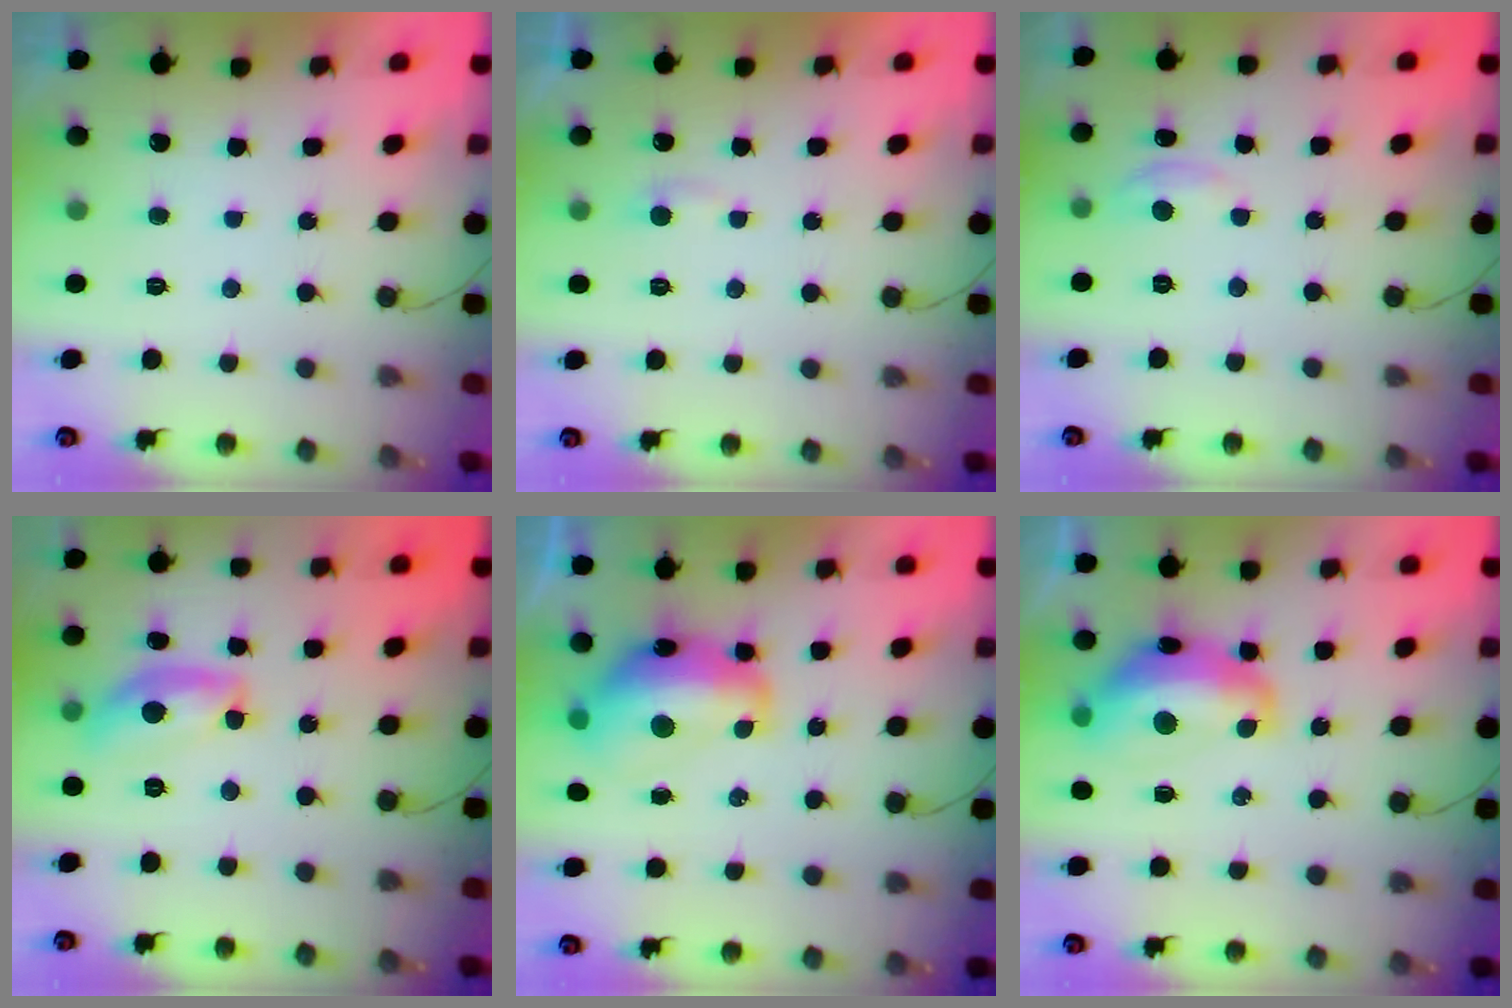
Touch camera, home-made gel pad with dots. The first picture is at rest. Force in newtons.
{"total": 3.5, "press": 3.4, "slide": 0.4}
{"total": 3.8, "press": 3.7, "slide": 0.5}
{"total": 13.5, "press": 13.5, "slide": 0.8}
{"total": 14.7, "press": 14.6, "slide": 1.4}
{"total": 14.3, "press": 14.3, "slide": 1.1}